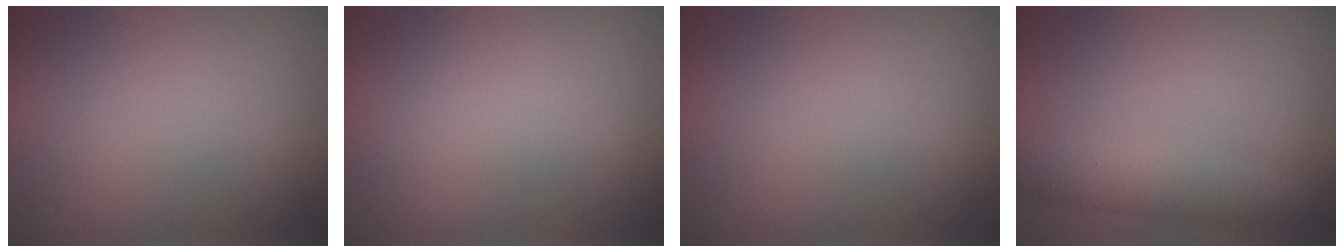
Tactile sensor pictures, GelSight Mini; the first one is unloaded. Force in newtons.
{"total": 0.0}
{"total": 0.0}
{"total": 3.3, "press": 3.3, "slide": 0.1}